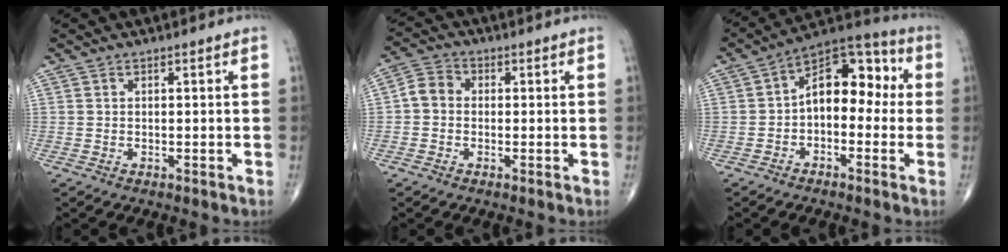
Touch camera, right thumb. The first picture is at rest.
{"total": 4.5, "force": [-0.3, 3.8, 2.4], "torque": [-0.033, 0.015, -0.016]}
{"total": 12.3, "force": [0.0, 7.7, 9.6], "torque": [-0.107, 0.044, -0.020]}